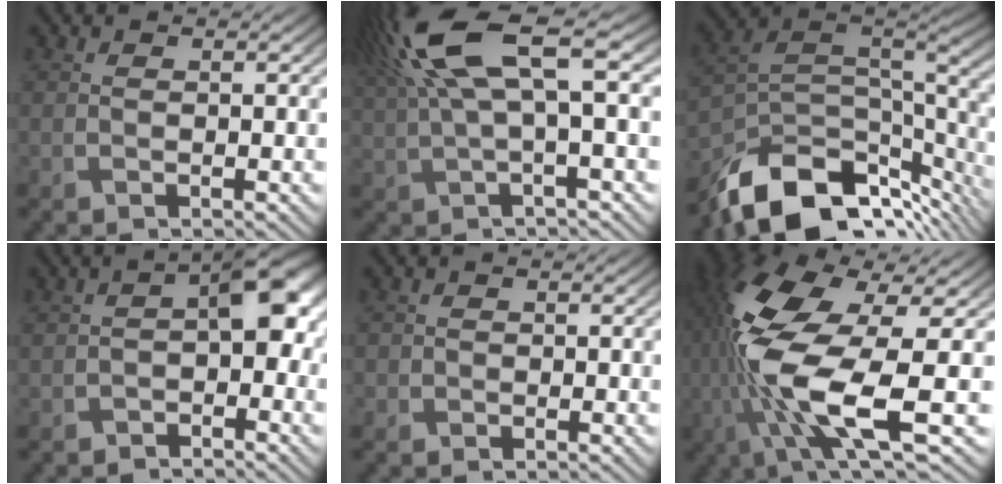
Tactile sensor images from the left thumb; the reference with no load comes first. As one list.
[{"total": 11.5, "force": [3.8, 3.0, 10.5], "torque": [-0.225, 0.028, 0.073]}, {"total": 14.2, "force": [-9.7, 6.0, 8.5], "torque": [-0.191, -0.018, -0.156]}, {"total": 5.3, "force": [-1.3, 2.7, 4.4], "torque": [-0.060, 0.003, -0.026]}, {"total": 0.9, "force": [-0.3, 0.8, -0.3], "torque": [0.012, -0.004, -0.010]}, {"total": 14.6, "force": [-1.7, 5.6, 13.3], "torque": [-0.313, -0.013, -0.034]}]